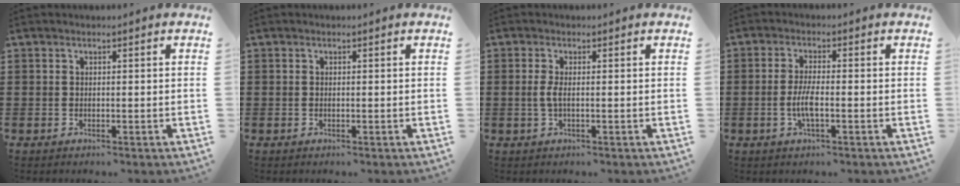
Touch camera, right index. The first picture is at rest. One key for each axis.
{"total": 0.0}
{"total": 2.2, "fx": -0.2, "fy": 0.4, "fz": 2.1, "tx": -0.055, "ty": -0.008, "tz": -0.009}
{"total": 4.0, "fx": -1.0, "fy": 0.8, "fz": 3.8, "tx": -0.088, "ty": -0.007, "tz": -0.026}